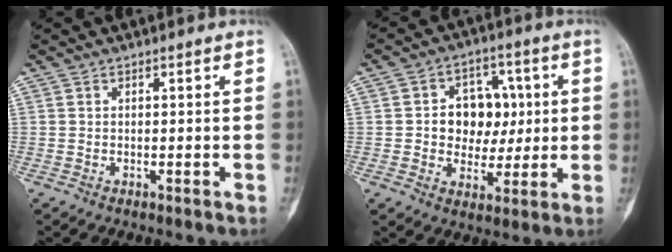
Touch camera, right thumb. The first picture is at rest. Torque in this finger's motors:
{"motor_torque": [1.14, 1.31, 0.61, -0.39, 0.01]}